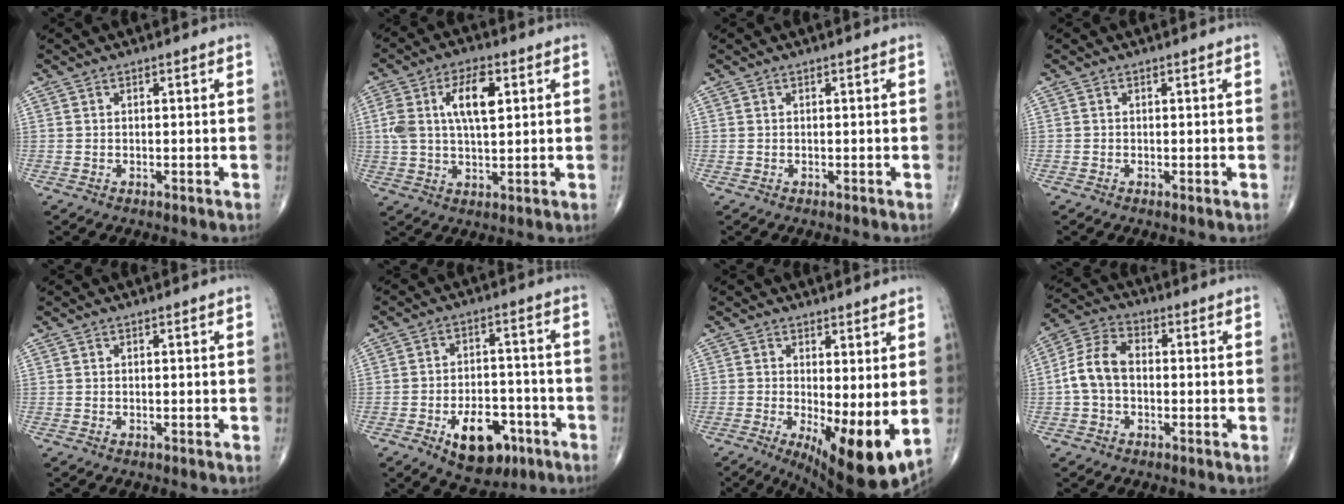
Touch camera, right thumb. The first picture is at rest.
{"total": 10.3, "force": [2.7, 4.6, 8.8], "torque": [-0.164, 0.006, 0.049]}
{"total": 0.0}
{"total": 0.0}
{"total": 0.0}
{"total": 12.0, "force": [-5.6, 7.0, 7.9], "torque": [-0.091, 0.033, -0.078]}
{"total": 12.2, "force": [-1.2, 4.0, 11.4], "torque": [-0.174, -0.028, -0.008]}
{"total": 8.2, "force": [-0.7, 5.5, 6.0], "torque": [-0.119, 0.029, -0.024]}